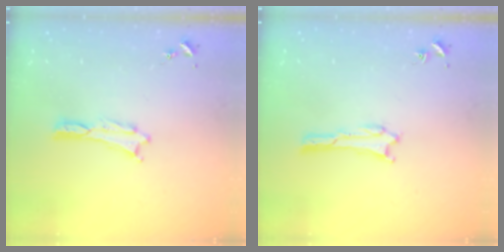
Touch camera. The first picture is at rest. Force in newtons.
{"total": 0.8, "press": 0.8, "slide": 0.2}